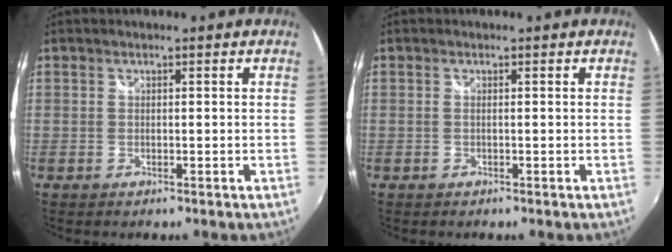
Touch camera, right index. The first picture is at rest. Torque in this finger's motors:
{"motor_torque": [-0.30, 0.08, -0.04, -0.01]}